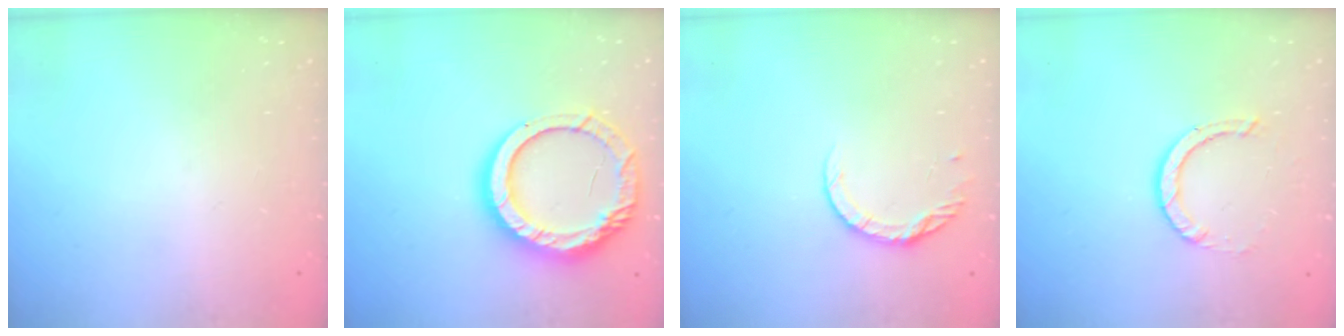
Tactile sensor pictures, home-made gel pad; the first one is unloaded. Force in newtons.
{"total": 16.9, "press": 16.8, "slide": 1.2}
{"total": 7.9, "press": 7.8, "slide": 0.9}
{"total": 2.9, "press": 2.9, "slide": 0.2}